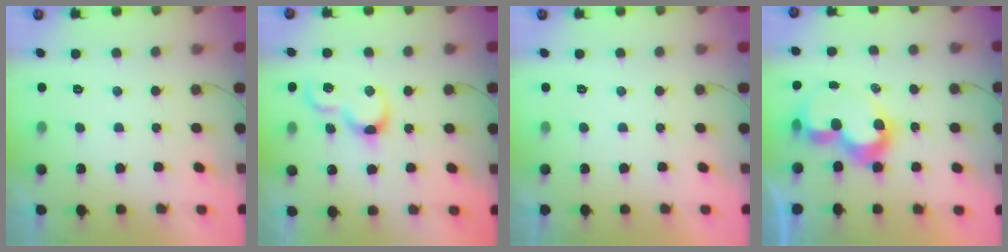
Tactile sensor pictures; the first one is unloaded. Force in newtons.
{"total": 9.6, "press": 9.6, "slide": 0.6}
{"total": 1.8, "press": 1.8, "slide": 0.0}
{"total": 9.4, "press": 9.4, "slide": 0.8}